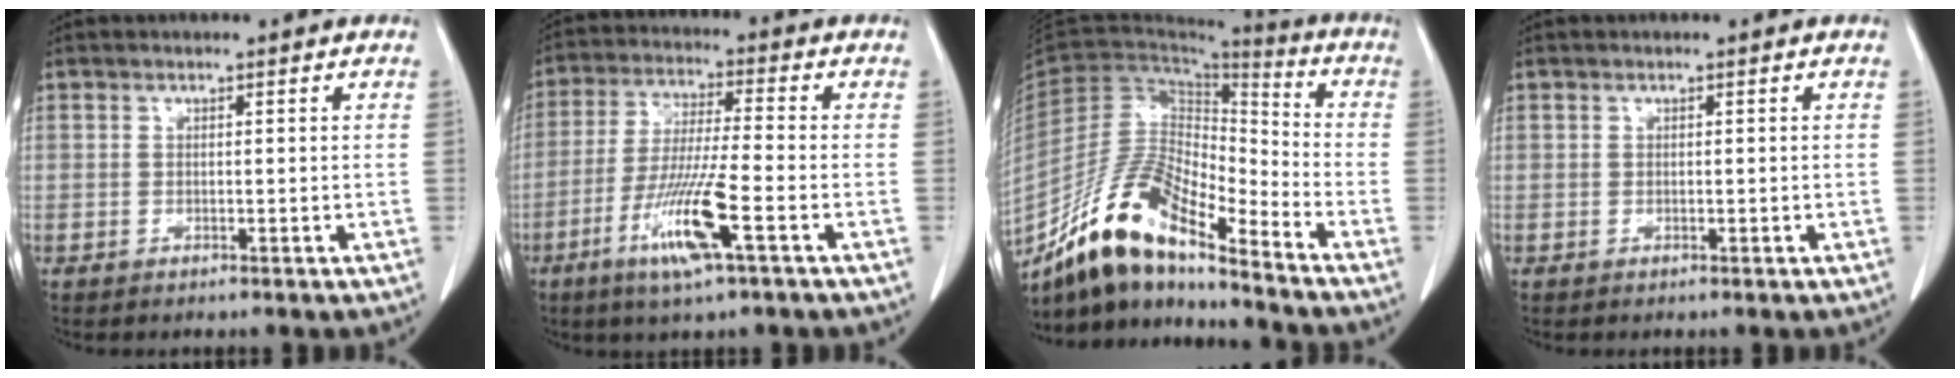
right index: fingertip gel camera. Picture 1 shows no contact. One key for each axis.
{"total": 11.2, "fx": -4.8, "fy": 0.3, "fz": 10.1, "tx": -0.200, "ty": -0.019, "tz": -0.094}
{"total": 15.8, "fx": -12.5, "fy": 3.4, "fz": 9.0, "tx": -0.170, "ty": 0.010, "tz": -0.231}
{"total": 0.0}